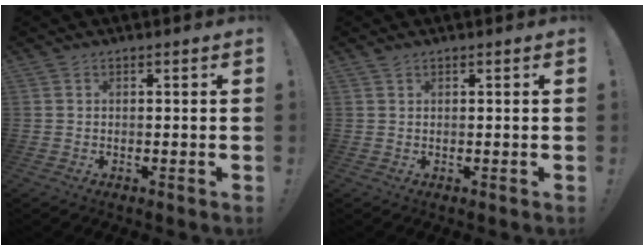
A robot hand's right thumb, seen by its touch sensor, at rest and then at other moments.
{"total": 0.7, "force": [0.6, 0.1, 0.3], "torque": [0.000, -0.003, 0.010]}